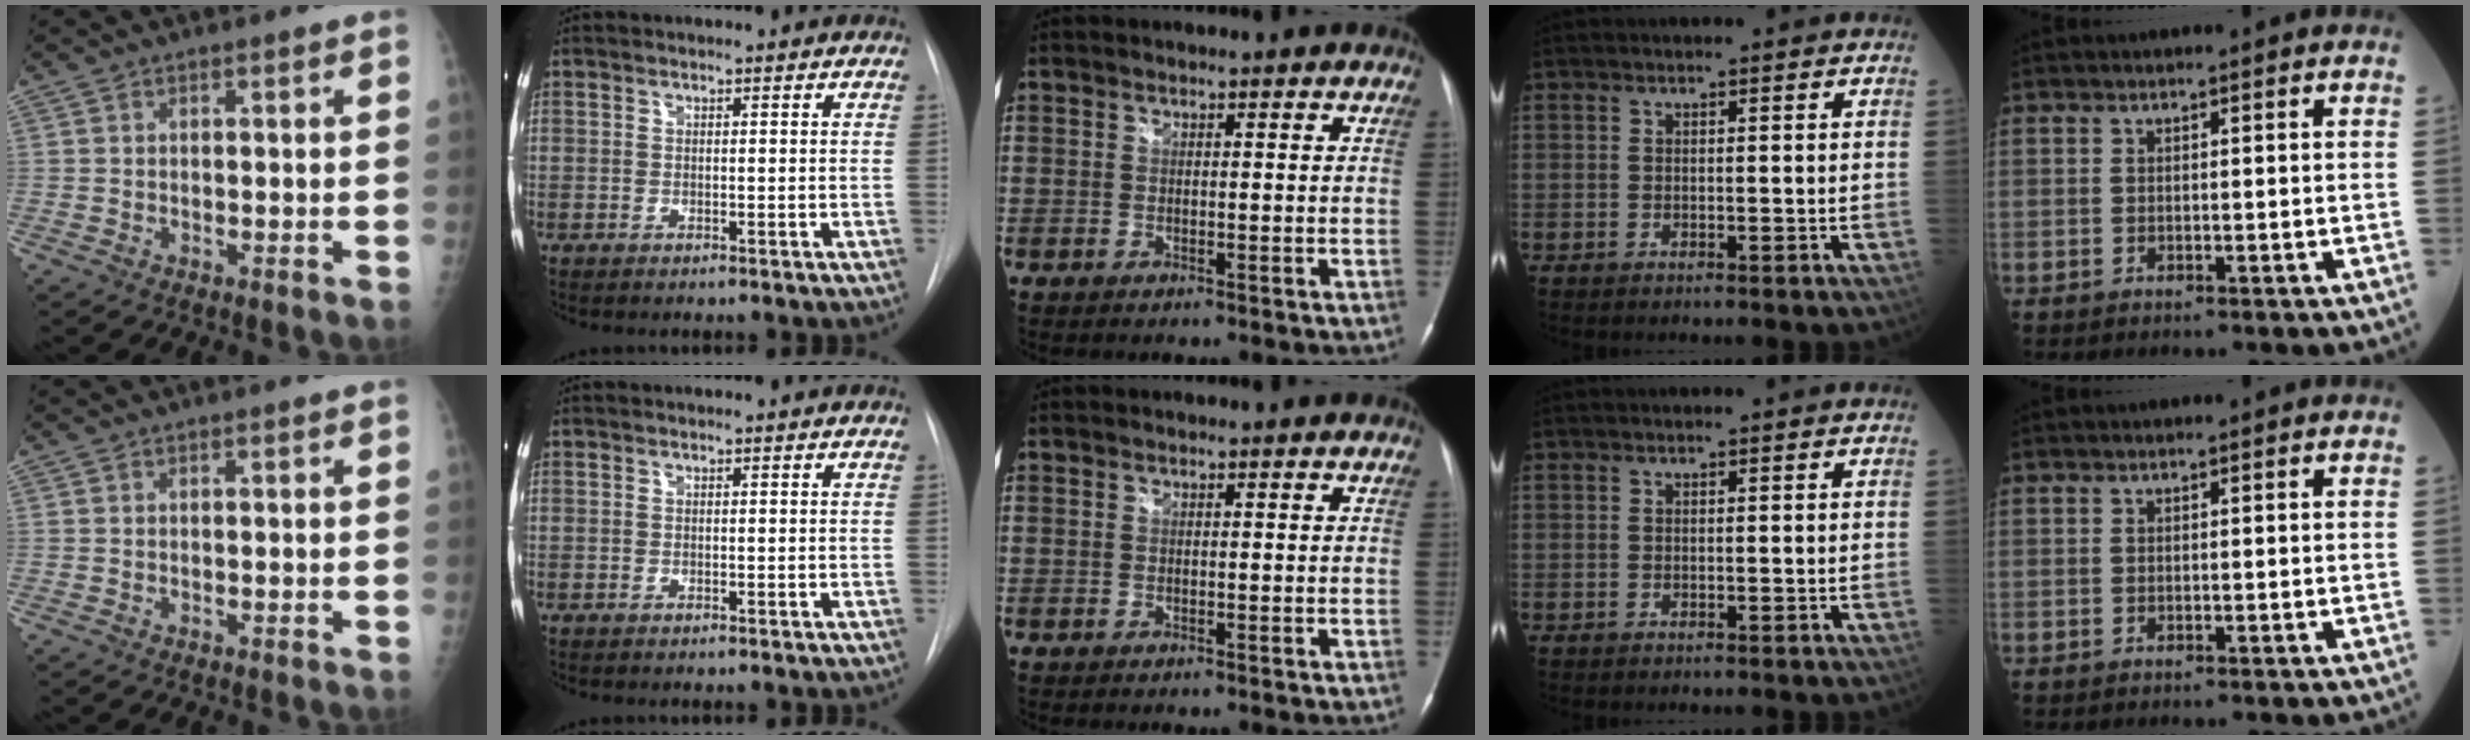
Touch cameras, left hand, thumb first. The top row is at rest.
{}